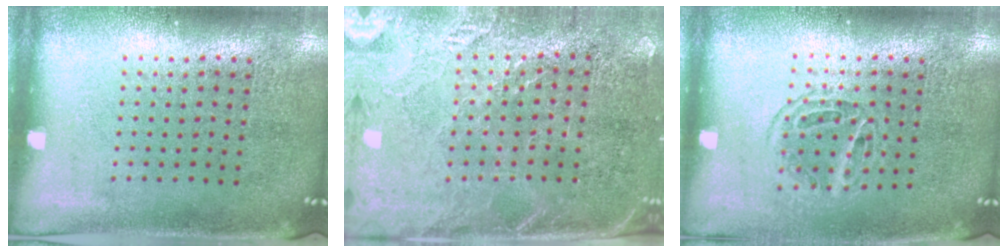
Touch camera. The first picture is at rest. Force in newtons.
{"total": 3.1, "press": 2.8, "slide": 1.3}
{"total": 1.2, "press": 1.0, "slide": 0.6}